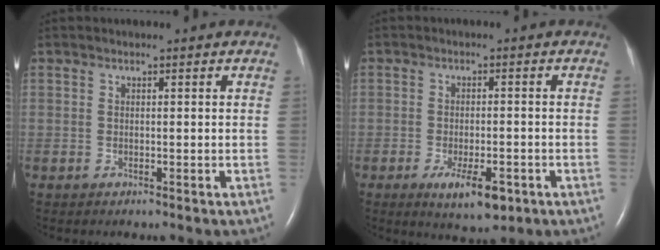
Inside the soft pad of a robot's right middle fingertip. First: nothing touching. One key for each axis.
{"total": 6.3, "fx": -3.1, "fy": 2.0, "fz": 5.0, "tx": -0.087, "ty": -0.010, "tz": -0.041}